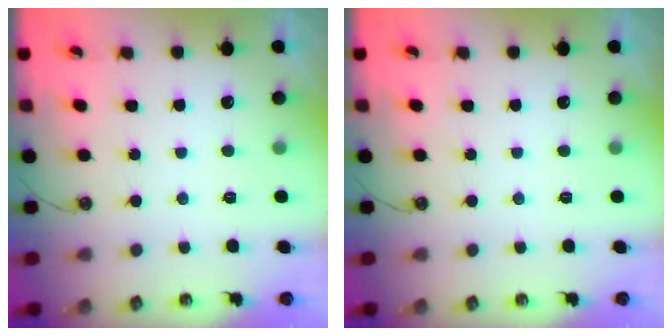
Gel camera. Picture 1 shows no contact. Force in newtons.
{"total": 0.0}